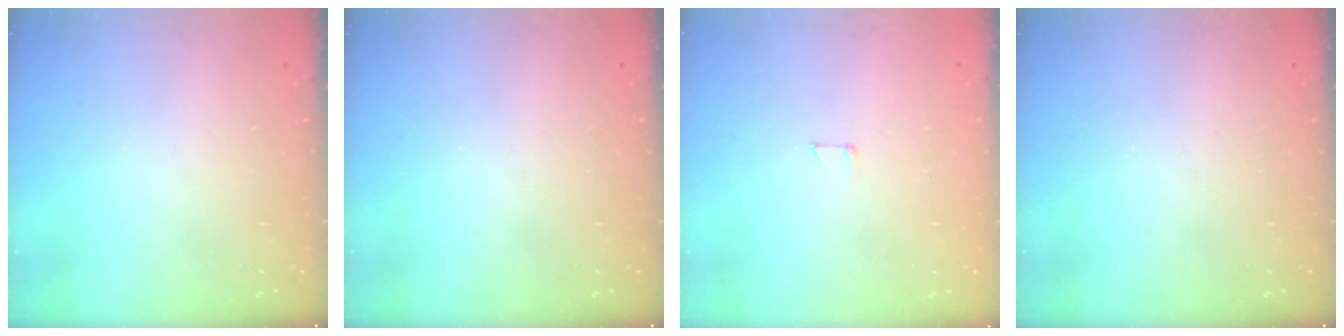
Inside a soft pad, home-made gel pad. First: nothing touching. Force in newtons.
{"total": 0.0}
{"total": 2.9, "press": 2.9, "slide": 0.2}
{"total": 0.0}